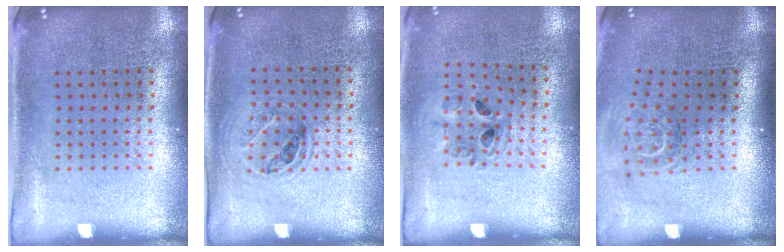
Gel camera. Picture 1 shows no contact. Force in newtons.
{"total": 1.0, "press": 0.9, "slide": 0.5}
{"total": 0.9, "press": 0.9, "slide": 0.1}
{"total": 1.7, "press": 1.2, "slide": 1.2}